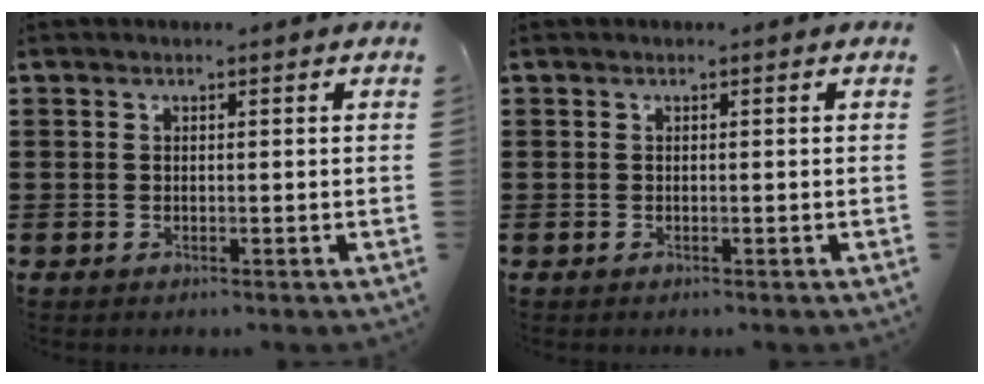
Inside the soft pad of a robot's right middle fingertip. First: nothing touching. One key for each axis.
{"total": 0.0}